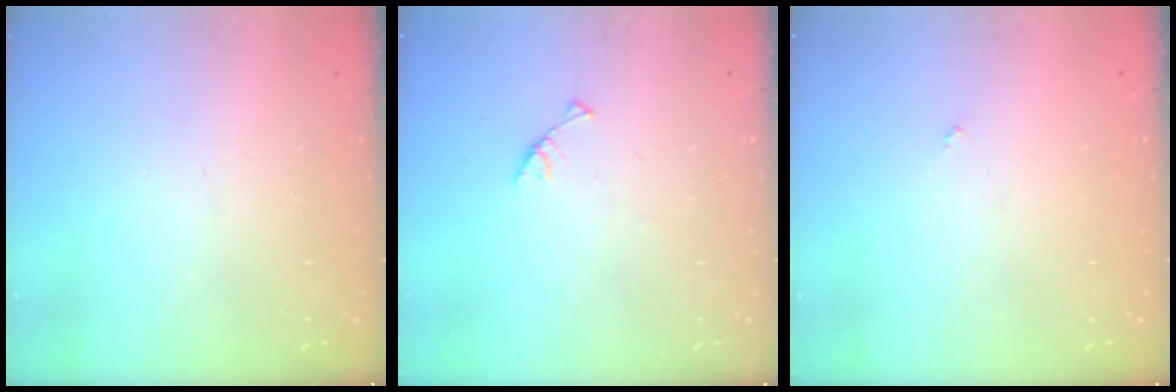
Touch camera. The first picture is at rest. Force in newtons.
{"total": 3.0, "press": 3.0, "slide": 0.3}
{"total": 0.0}